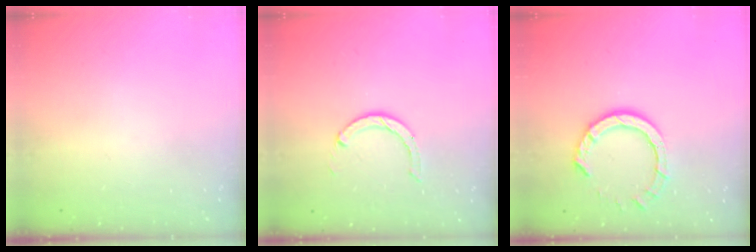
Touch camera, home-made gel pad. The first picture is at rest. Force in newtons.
{"total": 3.6, "press": 3.5, "slide": 0.5}
{"total": 8.6, "press": 8.5, "slide": 0.6}